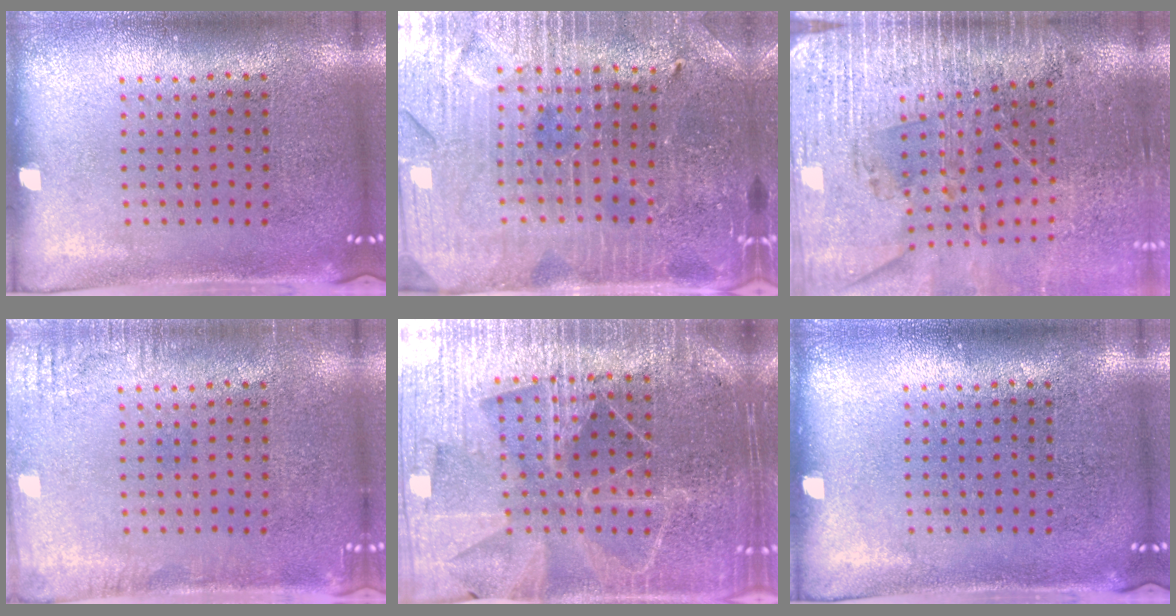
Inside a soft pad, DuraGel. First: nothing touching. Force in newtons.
{"total": 3.5, "press": 3.4, "slide": 0.6}
{"total": 3.3, "press": 3.1, "slide": 1.0}
{"total": 1.8, "press": 1.8, "slide": 0.1}
{"total": 5.0, "press": 4.6, "slide": 2.1}
{"total": 0.0}